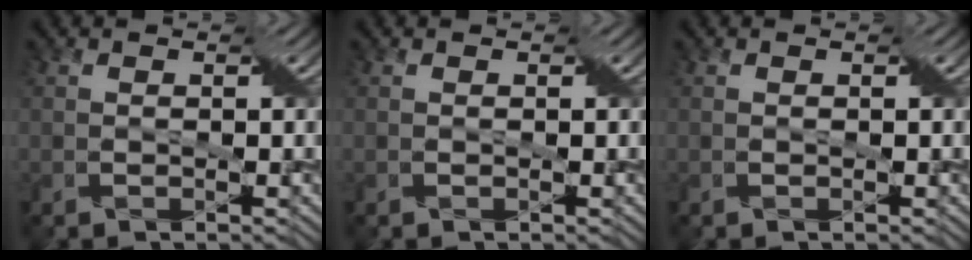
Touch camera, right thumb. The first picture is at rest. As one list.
[{"total": 0.0}, {"total": 0.0}]